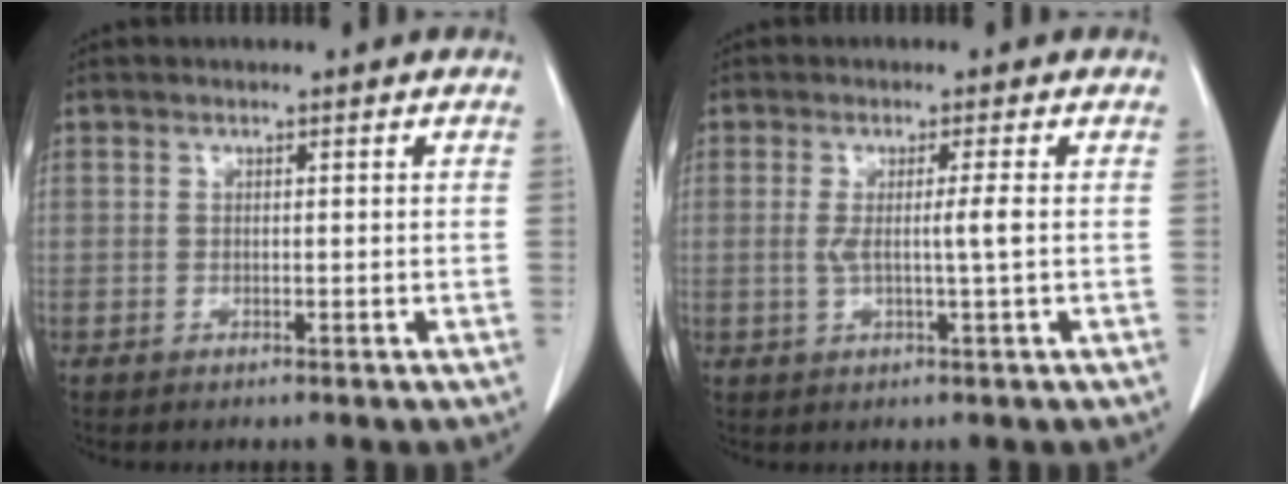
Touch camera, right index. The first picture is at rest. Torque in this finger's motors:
{"motor_torque": [0.48, 0.07, 0.05, 0.02]}